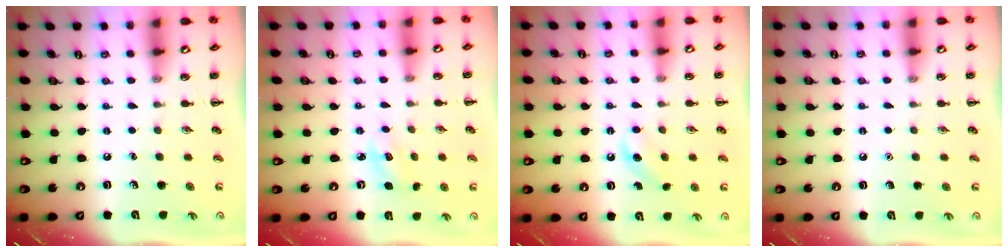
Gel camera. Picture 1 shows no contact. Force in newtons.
{"total": 3.8, "press": 3.6, "slide": 1.1}
{"total": 7.8, "press": 7.7, "slide": 1.5}
{"total": 1.6, "press": 1.5, "slide": 0.1}